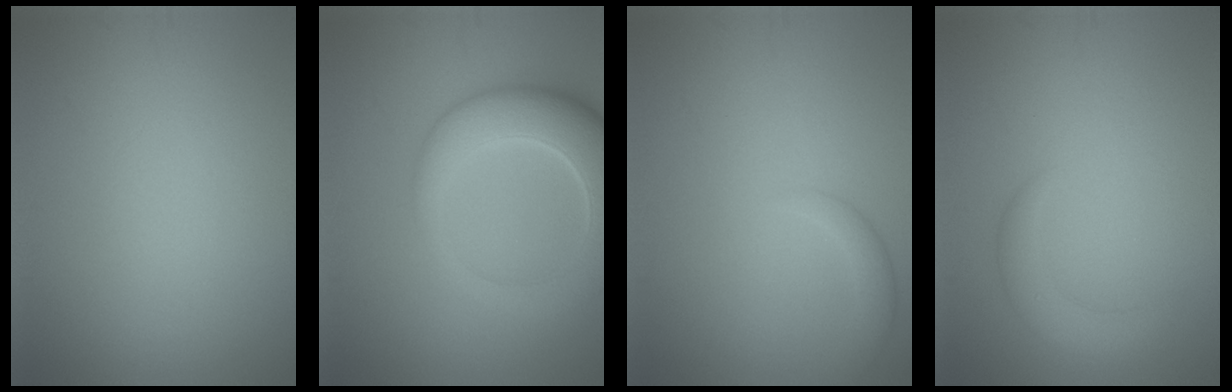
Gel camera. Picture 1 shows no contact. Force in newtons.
{"total": 8.0, "press": 8.0, "slide": 0.6}
{"total": 1.7, "press": 1.7, "slide": 0.1}
{"total": 2.4, "press": 2.4, "slide": 0.1}